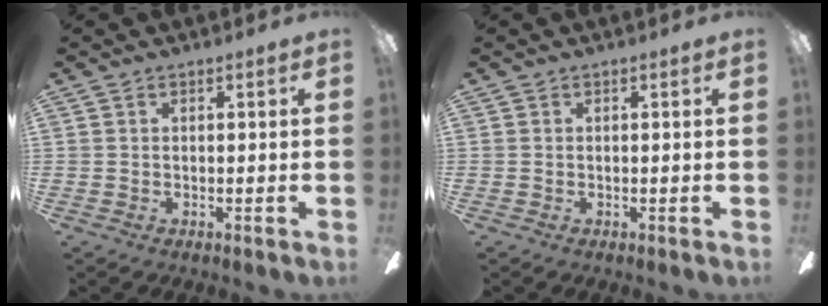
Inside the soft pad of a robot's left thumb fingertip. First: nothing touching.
{"total": 0.0}